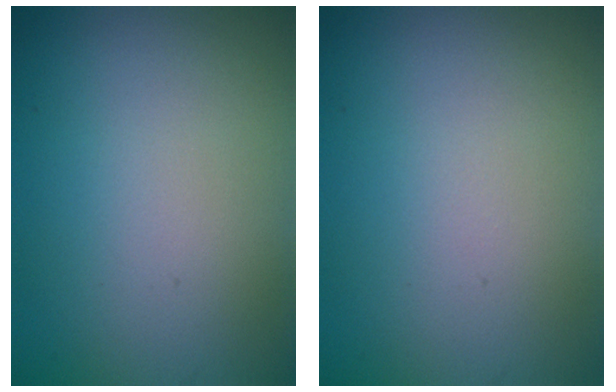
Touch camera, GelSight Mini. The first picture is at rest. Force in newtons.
{"total": 0.0}